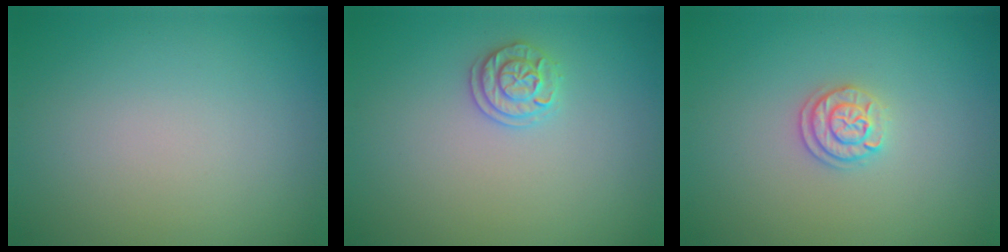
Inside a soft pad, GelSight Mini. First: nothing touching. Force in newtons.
{"total": 1.8, "press": 1.8, "slide": 0.5}
{"total": 2.0, "press": 1.9, "slide": 0.8}